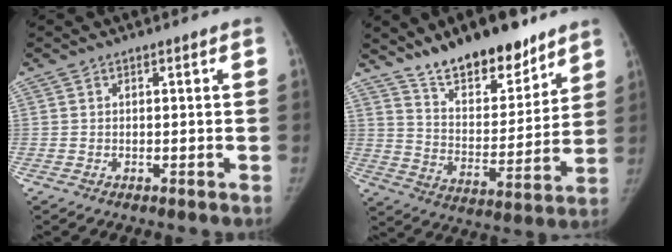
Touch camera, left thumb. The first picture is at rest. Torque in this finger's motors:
{"motor_torque": [0.09, 0.05, 0.98, -0.95, 0.06]}